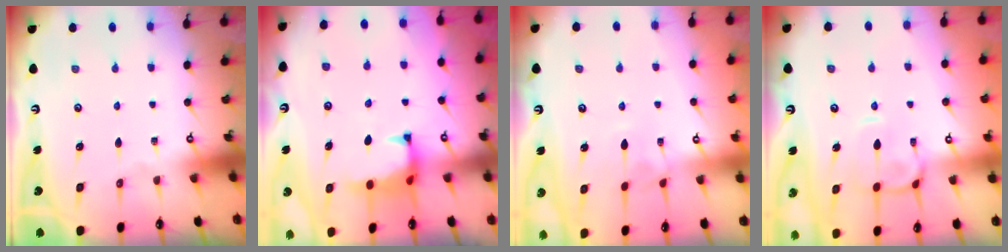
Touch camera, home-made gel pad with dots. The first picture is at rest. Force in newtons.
{"total": 1.5, "press": 1.3, "slide": 0.7}
{"total": 2.7, "press": 2.7, "slide": 0.4}
{"total": 4.6, "press": 4.5, "slide": 1.3}